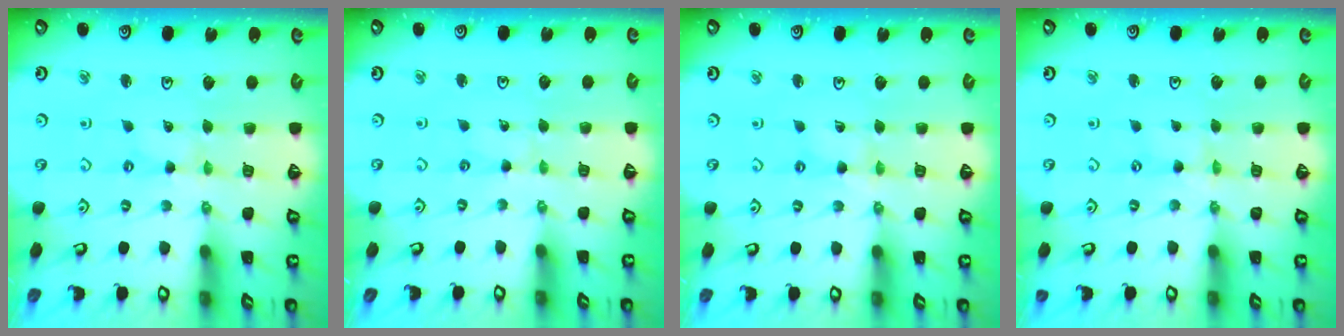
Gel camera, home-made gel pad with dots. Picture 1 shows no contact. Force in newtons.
{"total": 0.6, "press": 0.6, "slide": 0.1}
{"total": 1.6, "press": 1.6, "slide": 0.3}
{"total": 0.0}